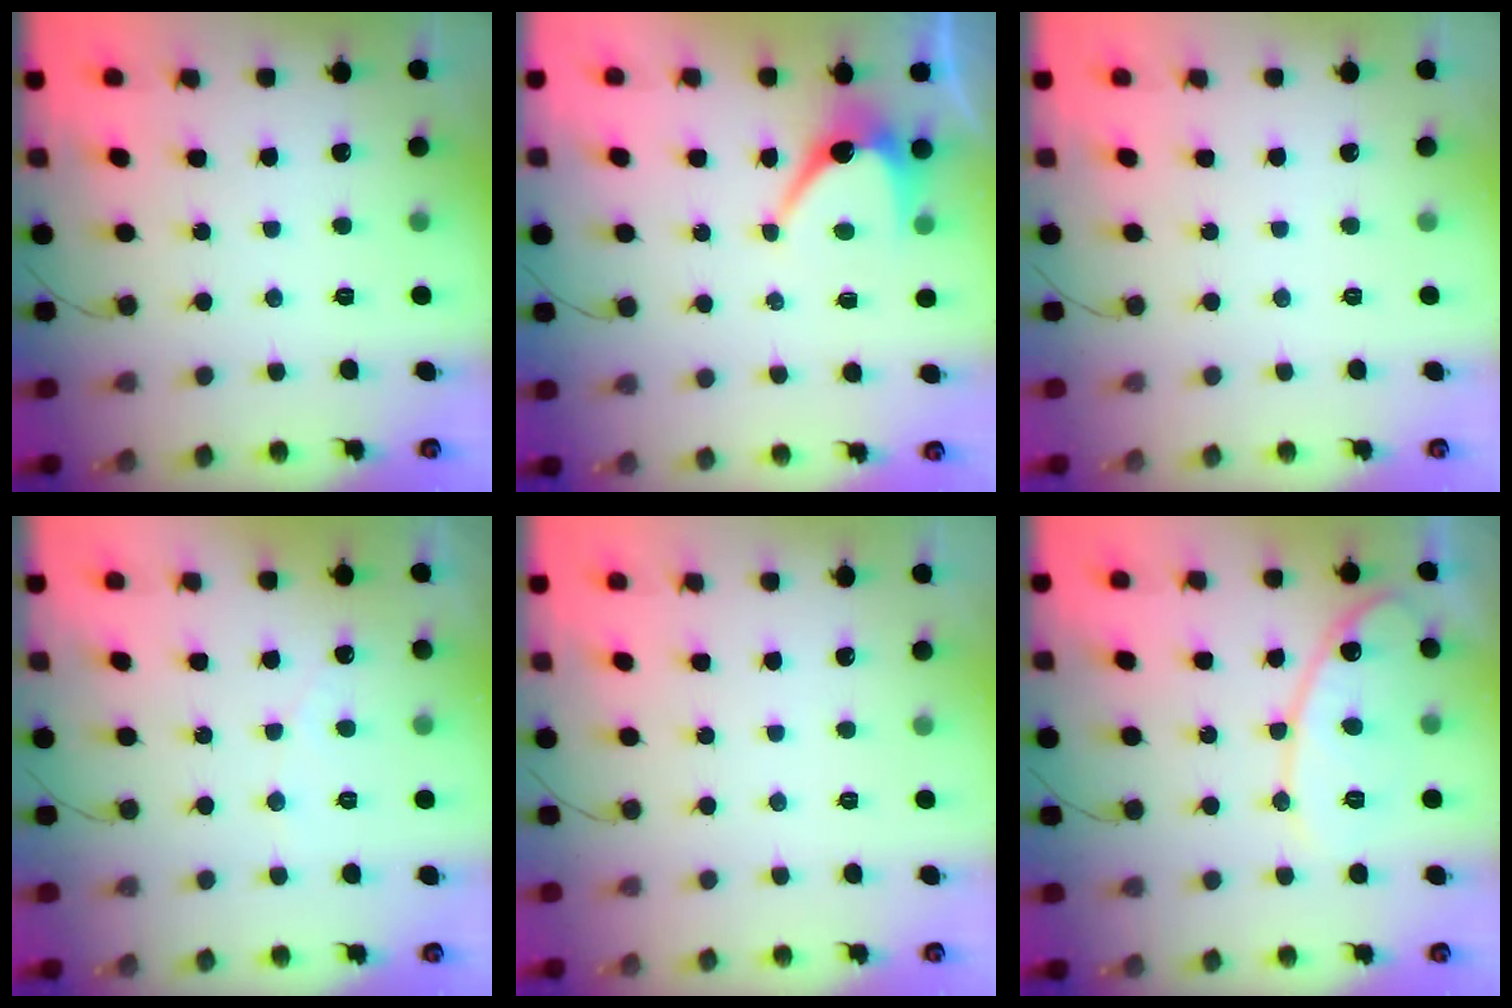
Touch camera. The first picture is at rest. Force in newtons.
{"total": 6.9, "press": 6.9, "slide": 0.8}
{"total": 0.0}
{"total": 2.5, "press": 2.5, "slide": 0.1}
{"total": 0.0}
{"total": 13.1, "press": 13.1, "slide": 1.3}